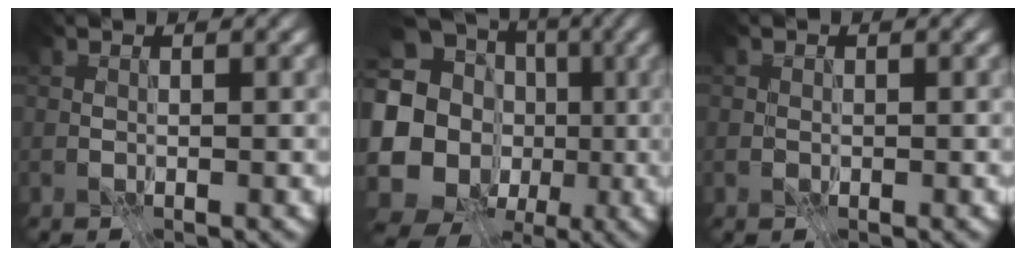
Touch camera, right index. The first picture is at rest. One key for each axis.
{"total": 16.8, "fx": -1.1, "fy": 15.1, "fz": 7.2, "tx": -0.187, "ty": 0.006, "tz": -0.033}
{"total": 0.6, "fx": 0.0, "fy": 0.5, "fz": 0.1, "tx": 0.002, "ty": 0.000, "tz": -0.003}